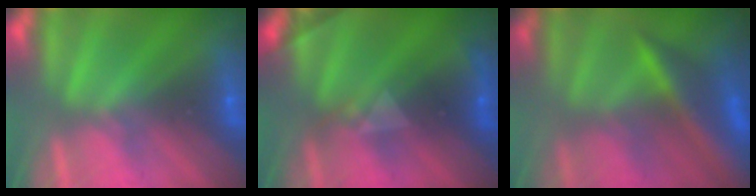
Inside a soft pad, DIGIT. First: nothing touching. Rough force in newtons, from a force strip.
{"total": 2.5}
{"total": 7.0}